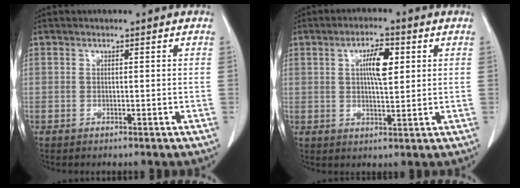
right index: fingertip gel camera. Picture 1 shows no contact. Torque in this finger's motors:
{"motor_torque": [0.28, 0.22, 0.14, 0.06]}